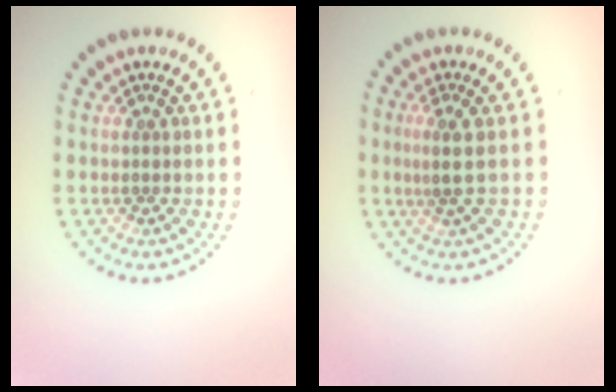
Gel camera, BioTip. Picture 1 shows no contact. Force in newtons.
{"total": 1.7, "press": 1.4, "slide": 1.0}